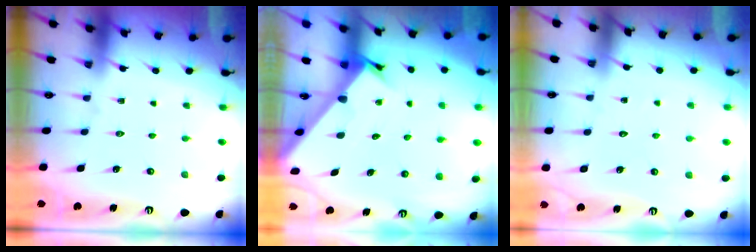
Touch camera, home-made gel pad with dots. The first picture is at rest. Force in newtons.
{"total": 2.3, "press": 2.3, "slide": 0.1}
{"total": 4.8, "press": 4.8, "slide": 0.5}